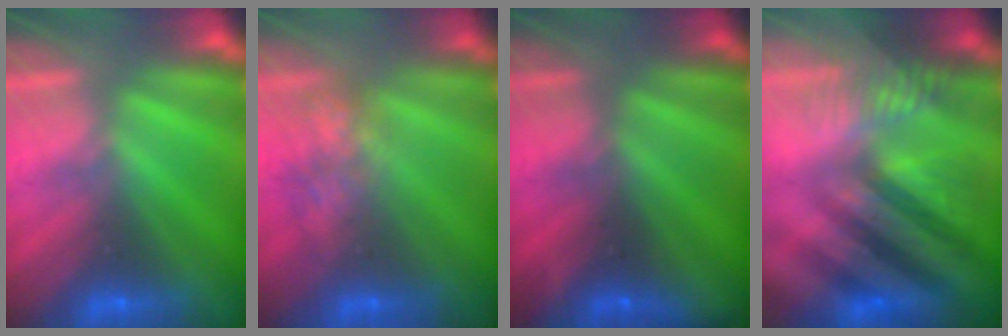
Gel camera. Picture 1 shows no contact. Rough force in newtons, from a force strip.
{"total": 4.9}
{"total": 2.4}
{"total": 6.9}